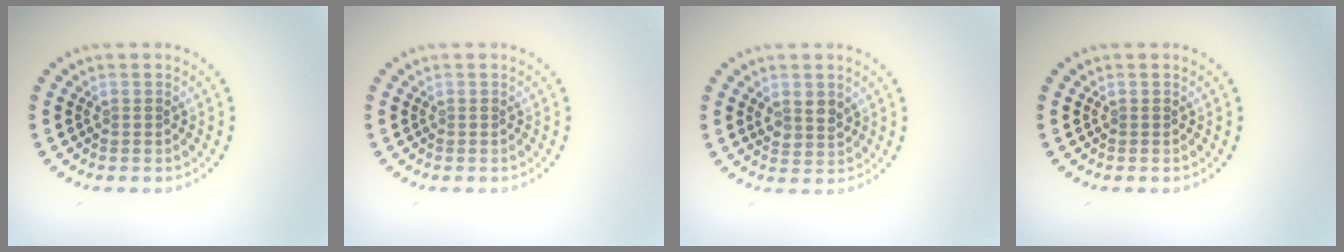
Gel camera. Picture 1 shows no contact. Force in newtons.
{"total": 0.0}
{"total": 1.8, "press": 1.6, "slide": 0.7}
{"total": 0.0}